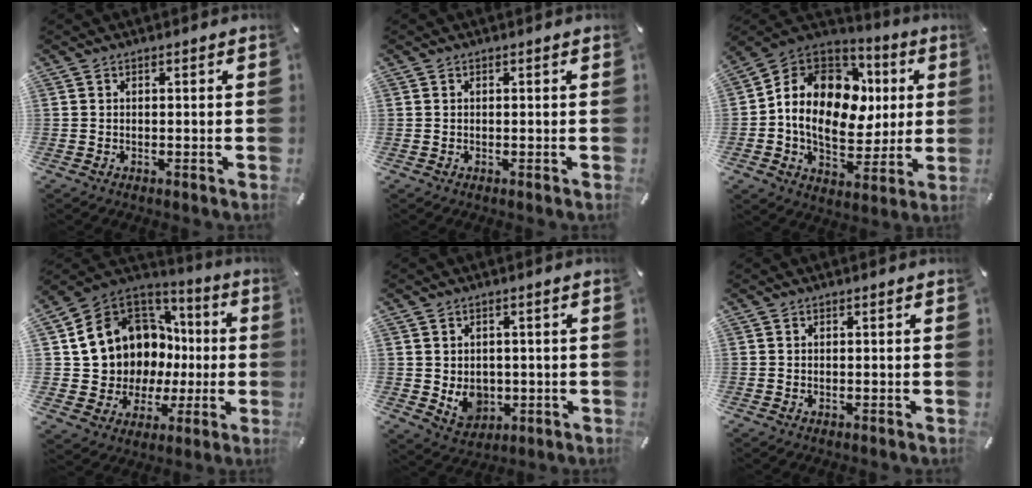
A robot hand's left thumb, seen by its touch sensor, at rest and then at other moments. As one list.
[{"total": 0.0}, {"total": 16.3, "force": [1.4, 13.1, 9.6], "torque": [-0.179, -0.003, 0.027]}, {"total": 12.4, "force": [4.1, 11.3, 2.8], "torque": [-0.057, -0.059, 0.097]}, {"total": 6.1, "force": [-0.3, 5.4, 2.6], "torque": [-0.033, -0.003, -0.004]}, {"total": 0.0}]